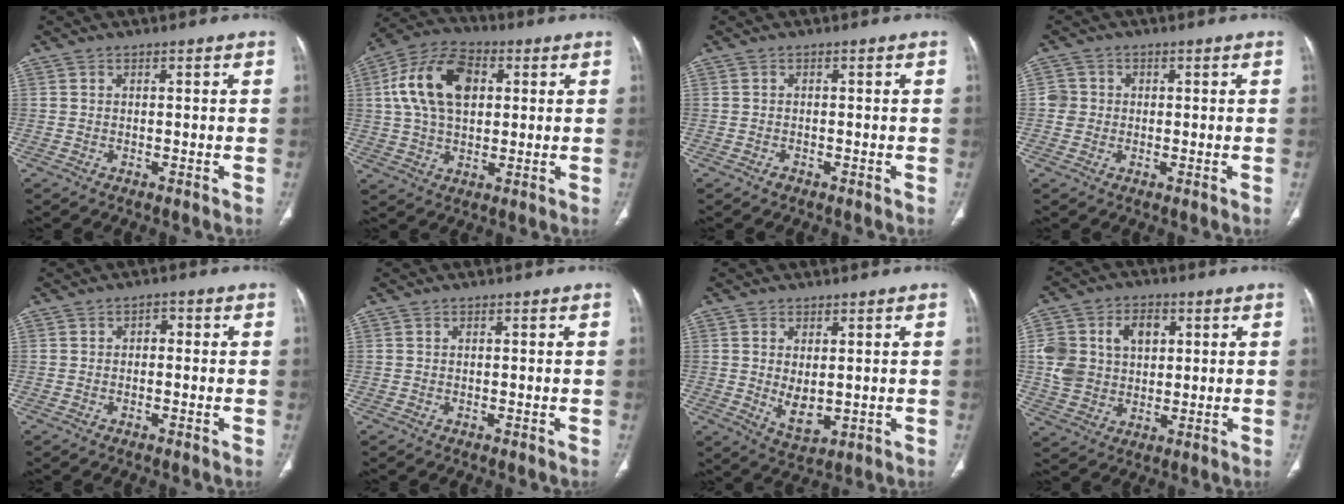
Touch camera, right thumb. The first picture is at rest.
{"total": 15.1, "force": [3.3, 9.5, 11.4], "torque": [-0.203, 0.015, 0.055]}
{"total": 0.8, "force": [-0.6, 0.6, 0.3], "torque": [-0.004, 0.001, -0.011]}
{"total": 3.0, "force": [0.0, 2.9, 0.4], "torque": [0.015, 0.008, -0.003]}
{"total": 1.6, "force": [0.0, 1.1, 1.2], "torque": [-0.008, 0.007, -0.007]}
{"total": 0.0}
{"total": 5.7, "force": [0.1, 3.2, 4.7], "torque": [-0.073, -0.015, 0.018]}
{"total": 13.0, "force": [2.8, 9.9, 8.0], "torque": [-0.122, 0.008, 0.057]}